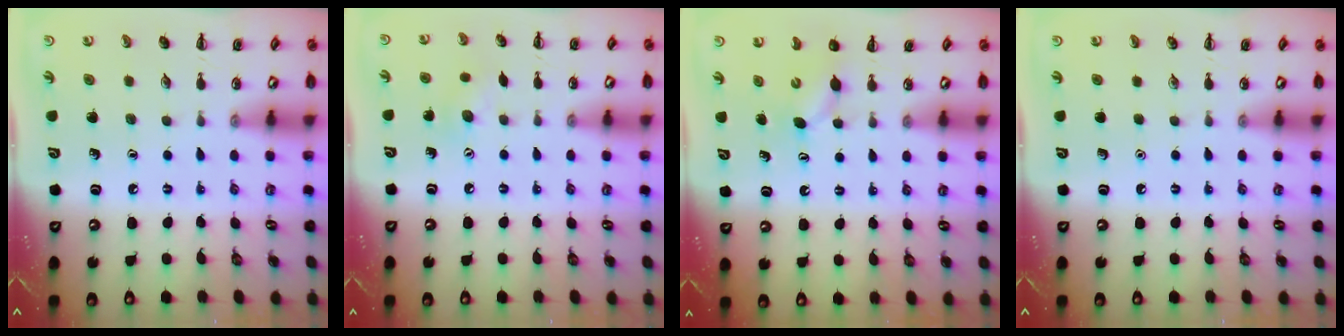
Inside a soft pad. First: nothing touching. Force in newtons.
{"total": 5.2, "press": 5.1, "slide": 1.1}
{"total": 3.6, "press": 3.5, "slide": 0.7}
{"total": 0.0}